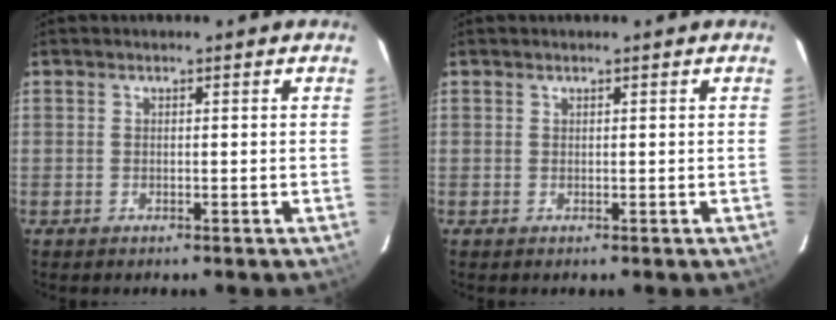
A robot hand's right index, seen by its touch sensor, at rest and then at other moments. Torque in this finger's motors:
{"motor_torque": [-0.07, -0.11, -0.11, 0.00]}